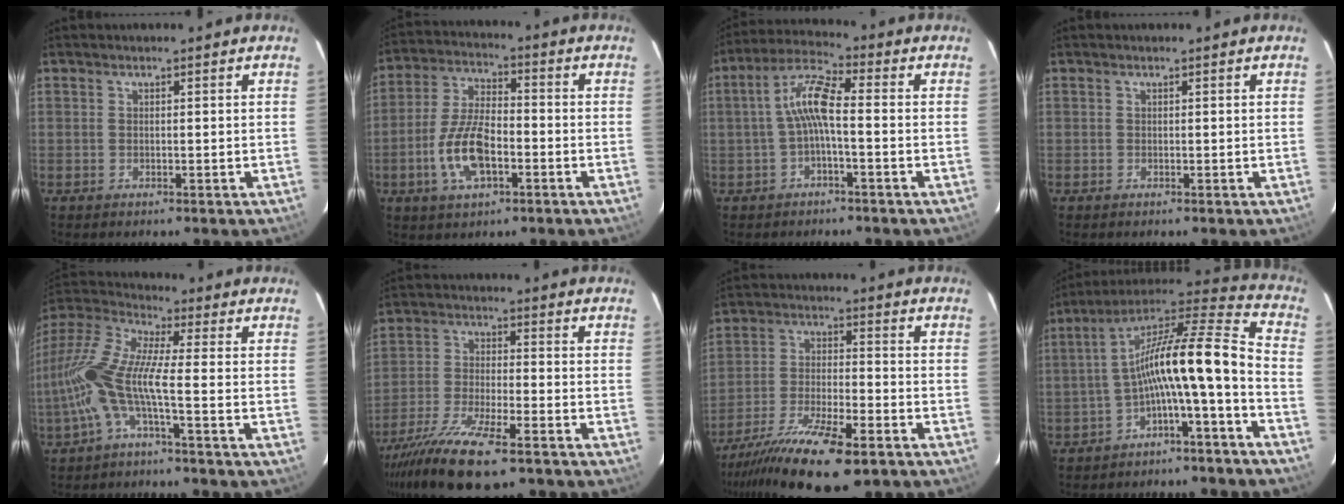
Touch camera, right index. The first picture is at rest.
{"total": 11.4, "force": [-4.0, 5.0, 9.4], "torque": [-0.198, 0.003, -0.073]}
{"total": 7.0, "force": [-1.1, 1.4, 6.8], "torque": [-0.153, 0.020, -0.022]}
{"total": 0.0}
{"total": 11.8, "force": [-2.9, 1.5, 11.3], "torque": [-0.235, 0.004, -0.062]}
{"total": 16.5, "force": [-12.1, 3.5, 10.6], "torque": [-0.219, -0.048, -0.223]}
{"total": 18.5, "force": [-13.4, 4.4, 11.9], "torque": [-0.239, -0.049, -0.235]}
{"total": 17.2, "force": [-5.7, 1.9, 16.1], "torque": [-0.278, 0.014, -0.103]}